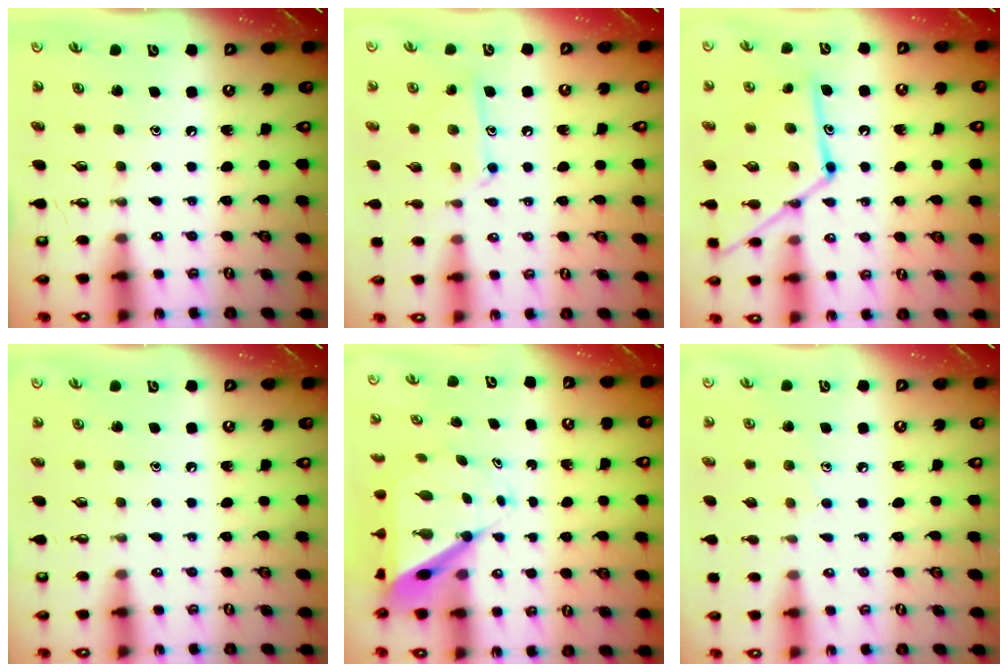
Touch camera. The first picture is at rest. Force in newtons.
{"total": 10.7, "press": 10.6, "slide": 0.7}
{"total": 16.8, "press": 16.7, "slide": 1.3}
{"total": 0.0}
{"total": 8.4, "press": 8.3, "slide": 0.9}
{"total": 5.3, "press": 5.3, "slide": 0.5}